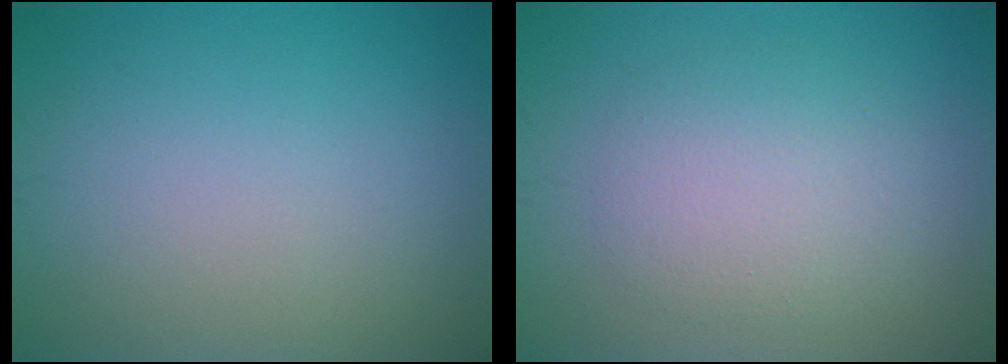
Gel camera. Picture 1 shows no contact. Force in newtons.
{"total": 3.9, "press": 3.9, "slide": 0.4}